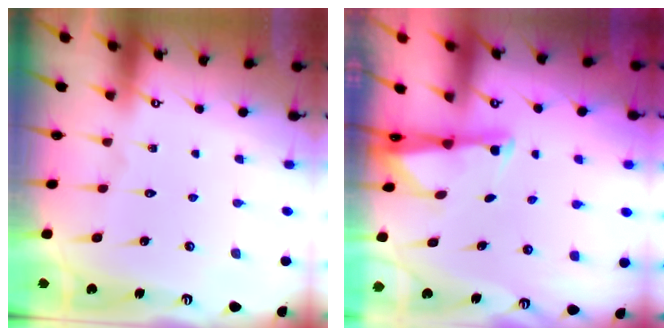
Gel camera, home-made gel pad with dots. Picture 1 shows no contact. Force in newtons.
{"total": 1.8, "press": 1.8, "slide": 0.4}